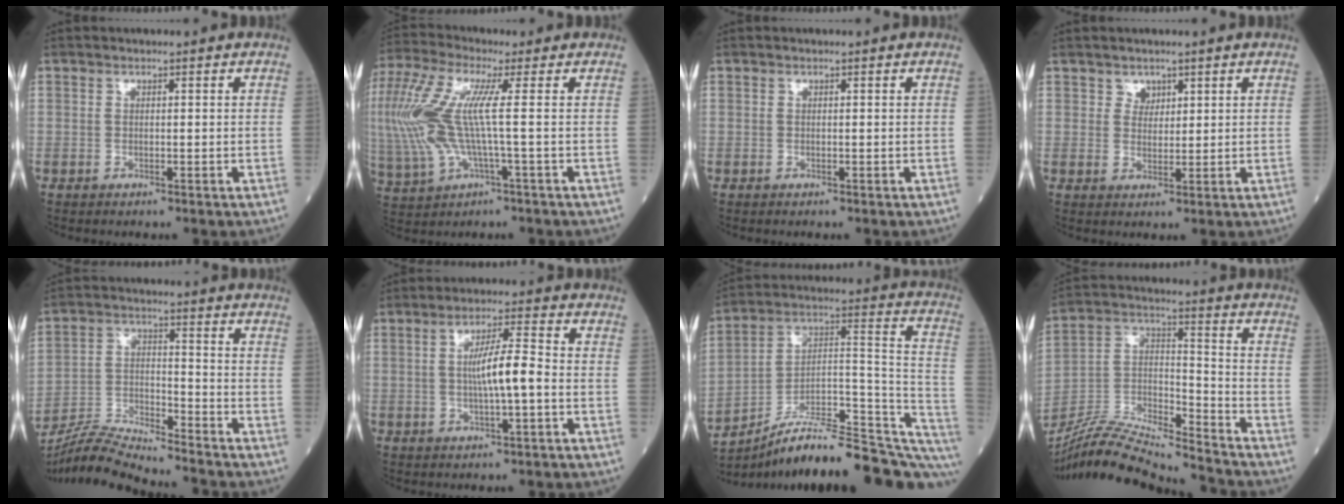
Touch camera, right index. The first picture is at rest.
{"total": 15.4, "force": [1.1, 3.4, 15.0], "torque": [-0.368, 0.016, 0.018]}
{"total": 0.0}
{"total": 2.1, "force": [1.4, 1.5, 0.4], "torque": [0.003, -0.002, 0.019]}
{"total": 11.3, "force": [-11.0, -0.7, 2.5], "torque": [-0.051, 0.003, -0.206]}
{"total": 7.1, "force": [-0.4, 0.5, 7.0], "torque": [-0.124, 0.006, -0.010]}
{"total": 22.1, "force": [-16.5, 4.0, 14.2], "torque": [-0.144, 0.055, -0.249]}
{"total": 19.7, "force": [-18.6, 0.5, 6.6], "torque": [-0.140, 0.003, -0.330]}